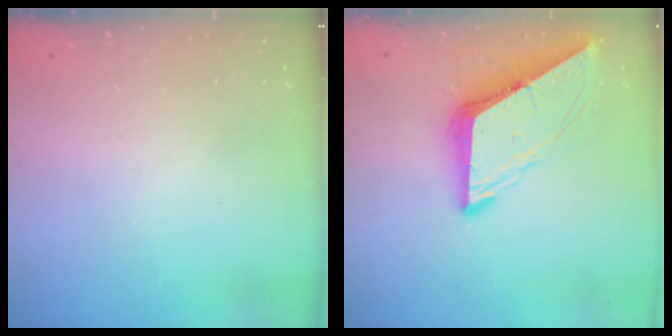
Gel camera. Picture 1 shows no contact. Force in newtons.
{"total": 9.9, "press": 9.9, "slide": 1.1}